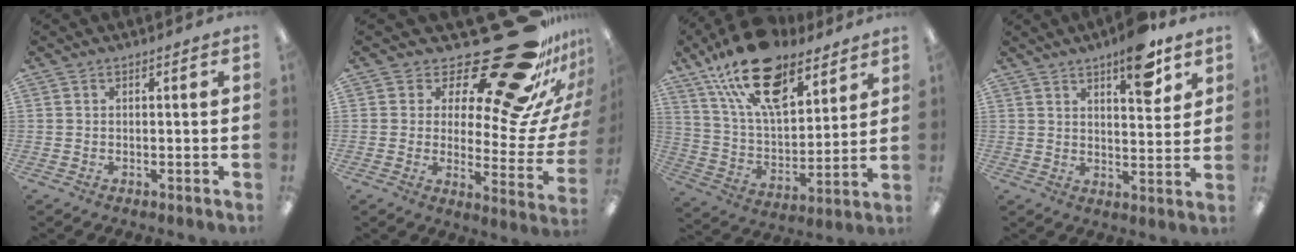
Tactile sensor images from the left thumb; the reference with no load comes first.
{"total": 25.7, "force": [18.7, 7.8, 15.9], "torque": [-0.194, -0.157, 0.306]}
{"total": 21.1, "force": [13.9, 9.9, 12.3], "torque": [-0.222, -0.068, 0.250]}
{"total": 9.8, "force": [6.6, 3.5, 6.4], "torque": [-0.077, -0.038, 0.106]}